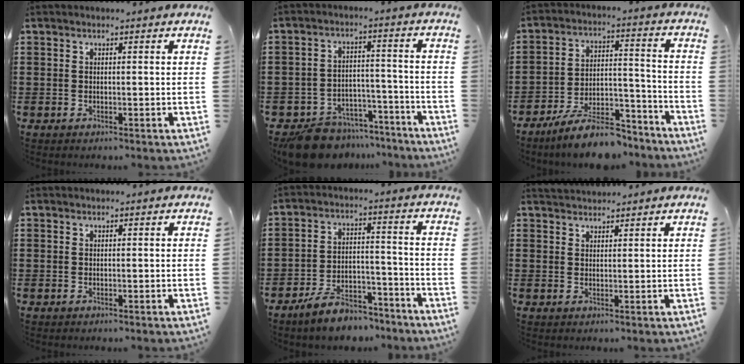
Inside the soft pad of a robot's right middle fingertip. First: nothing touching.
{"total": 8.6, "force": [-8.1, 2.5, 1.6], "torque": [-0.032, 0.031, -0.156]}
{"total": 10.4, "force": [-9.0, 2.1, 4.8], "torque": [-0.079, 0.028, -0.167]}
{"total": 0.0}
{"total": 7.5, "force": [-6.8, 2.2, 2.5], "torque": [-0.043, 0.019, -0.128]}
{"total": 1.7, "force": [1.7, 0.4, -0.1], "torque": [-0.004, 0.005, 0.033]}